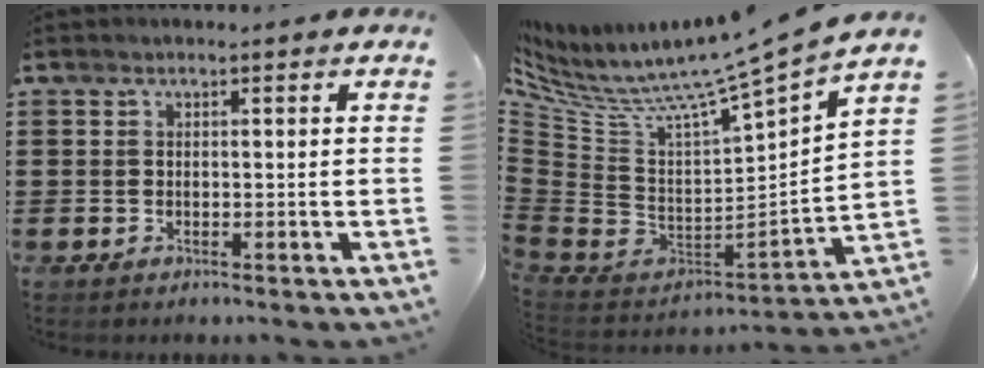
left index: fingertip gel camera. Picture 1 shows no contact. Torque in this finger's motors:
{"motor_torque": [-0.03, 0.07, 0.06, 0.13]}